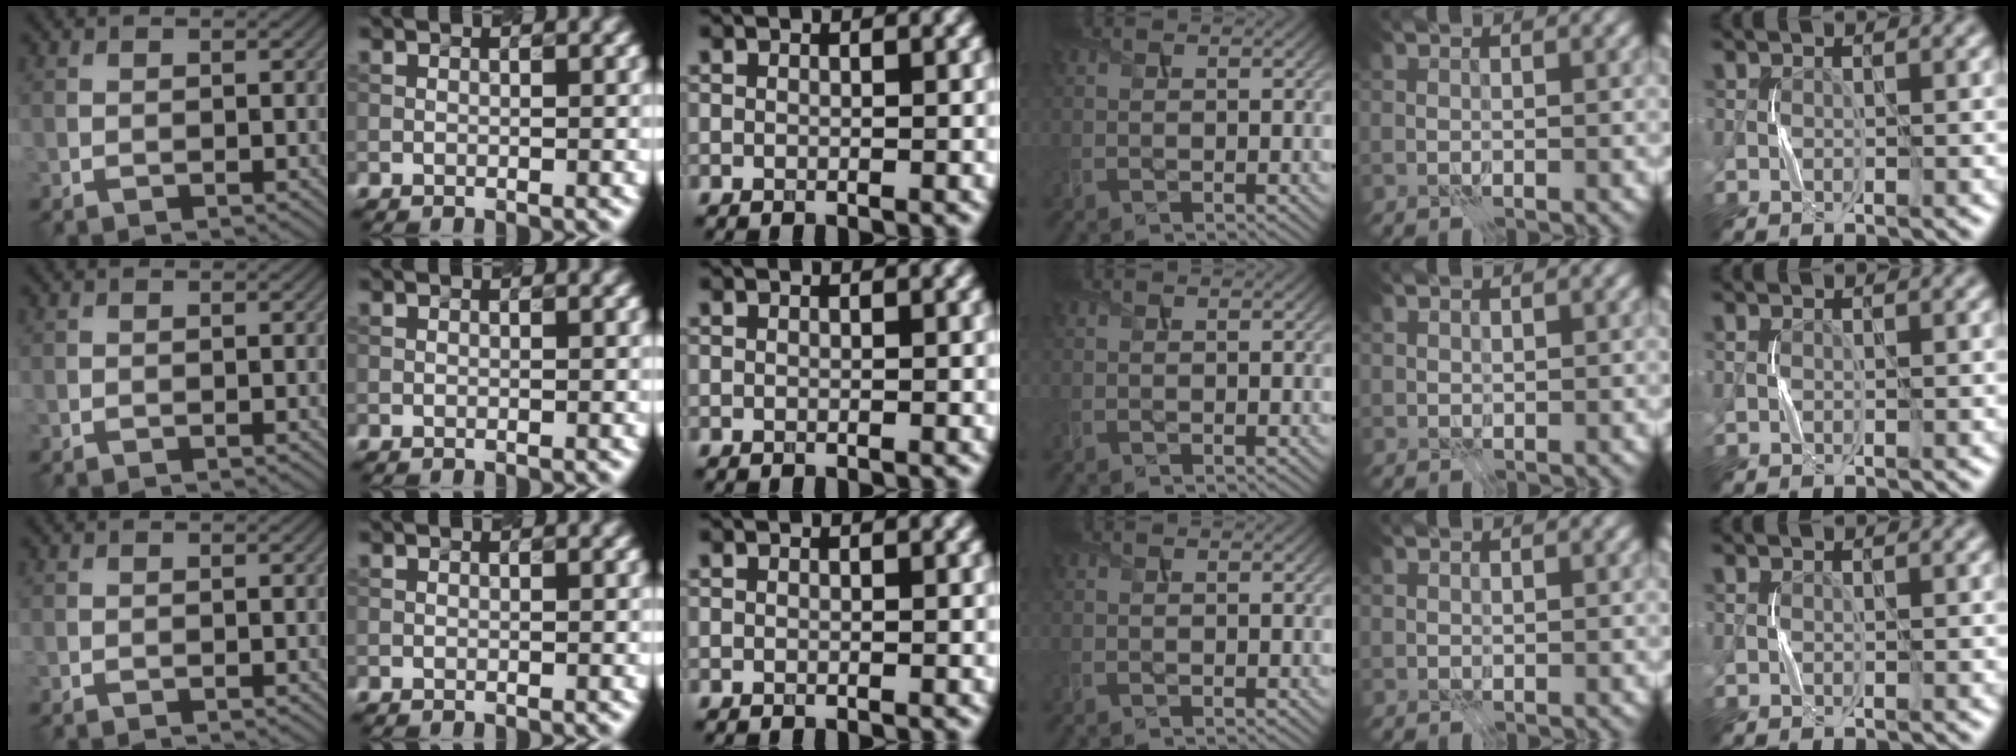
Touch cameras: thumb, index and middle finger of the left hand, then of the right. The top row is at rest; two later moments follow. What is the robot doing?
{"motion": "press", "object": "gel pad"}